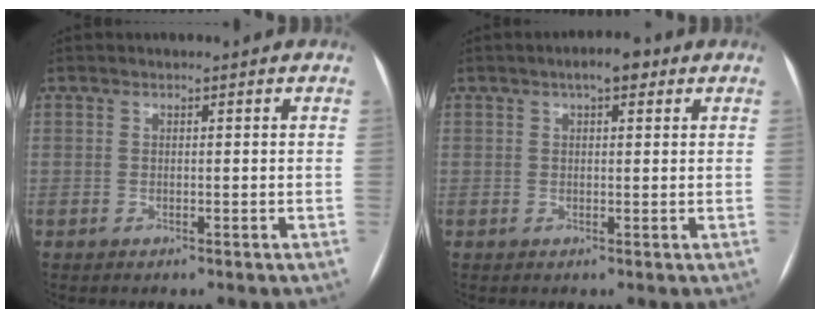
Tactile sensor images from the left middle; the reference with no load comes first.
{"total": 3.7, "force": [2.0, 1.3, 2.8], "torque": [-0.044, 0.015, 0.027]}